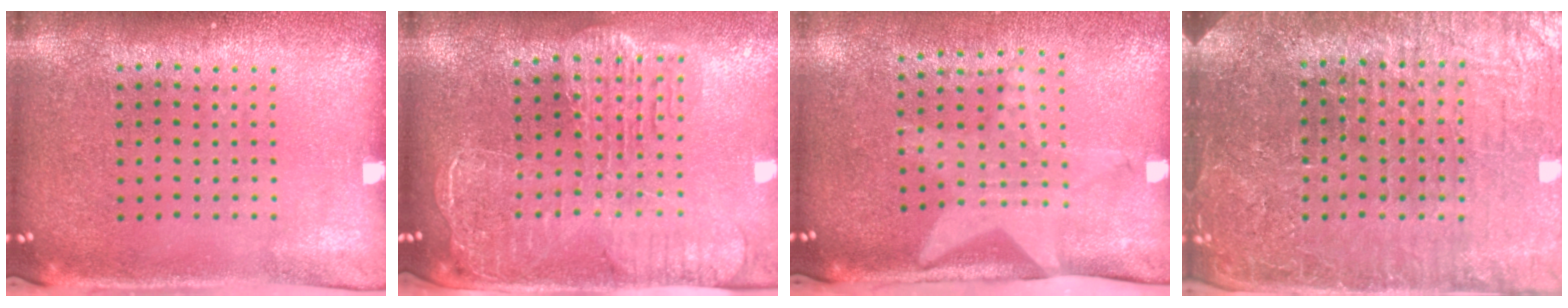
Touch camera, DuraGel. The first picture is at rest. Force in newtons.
{"total": 2.7, "press": 2.3, "slide": 1.4}
{"total": 2.1, "press": 1.5, "slide": 1.4}
{"total": 5.1, "press": 4.7, "slide": 2.0}